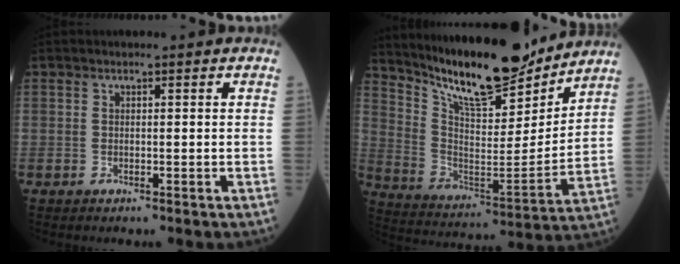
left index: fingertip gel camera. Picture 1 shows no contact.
{"total": 18.2, "force": [15.9, 3.1, 8.1], "torque": [-0.147, -0.027, 0.272]}